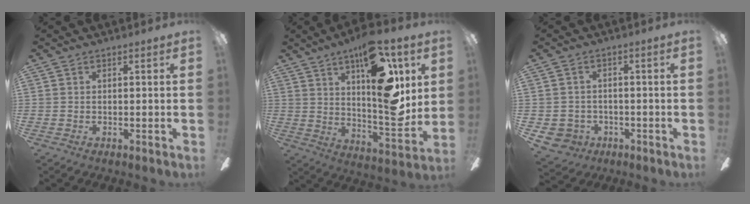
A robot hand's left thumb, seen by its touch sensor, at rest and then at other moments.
{"total": 21.9, "force": [9.8, 8.0, 17.8], "torque": [-0.250, -0.059, 0.156]}
{"total": 4.5, "force": [-1.3, 4.2, 0.8], "torque": [-0.043, 0.005, -0.026]}